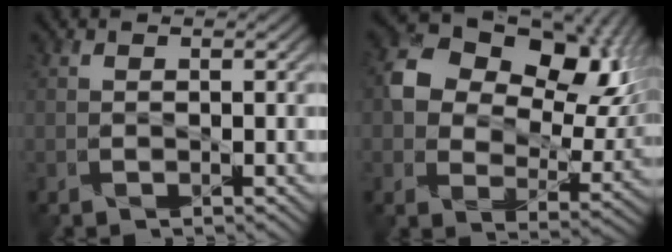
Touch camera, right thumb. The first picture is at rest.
{"total": 14.2, "force": [4.6, 9.7, 9.2], "torque": [-0.163, 0.001, 0.087]}